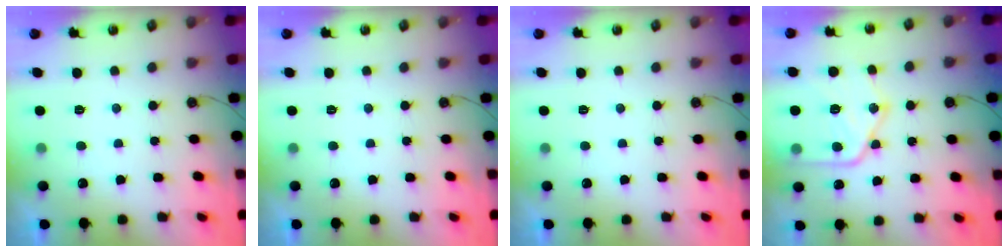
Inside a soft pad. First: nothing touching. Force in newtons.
{"total": 0.0}
{"total": 0.0}
{"total": 17.4, "press": 17.3, "slide": 1.6}